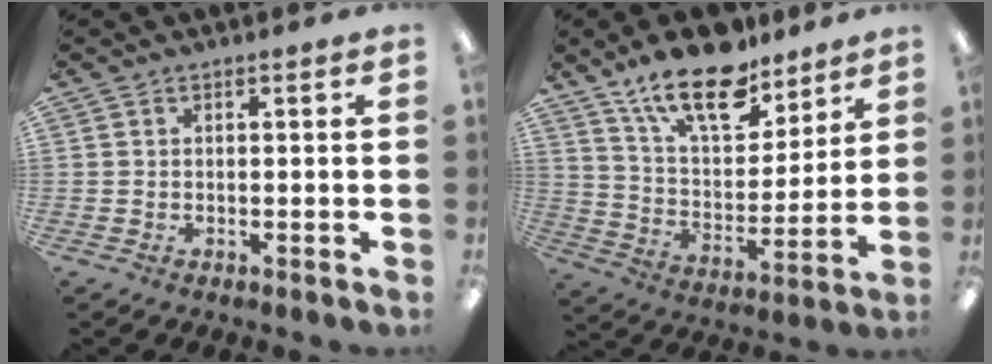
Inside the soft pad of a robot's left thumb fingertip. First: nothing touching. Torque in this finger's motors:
{"motor_torque": [0.23, 0.22, 1.40, -1.37, 0.28]}